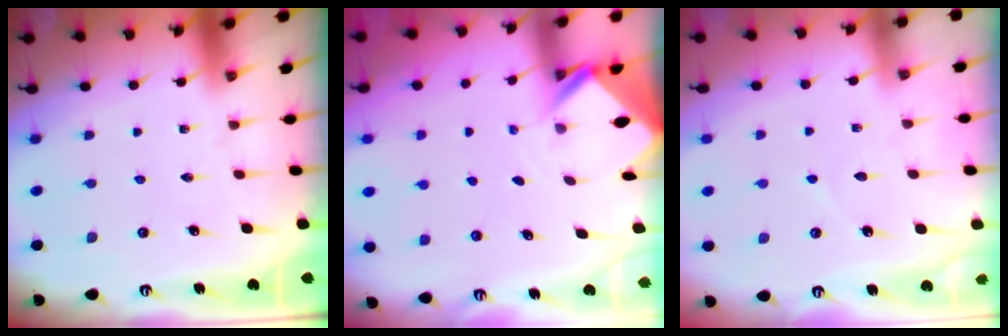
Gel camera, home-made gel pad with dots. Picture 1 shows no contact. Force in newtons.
{"total": 2.7, "press": 2.7, "slide": 0.2}
{"total": 2.9, "press": 2.9, "slide": 0.3}